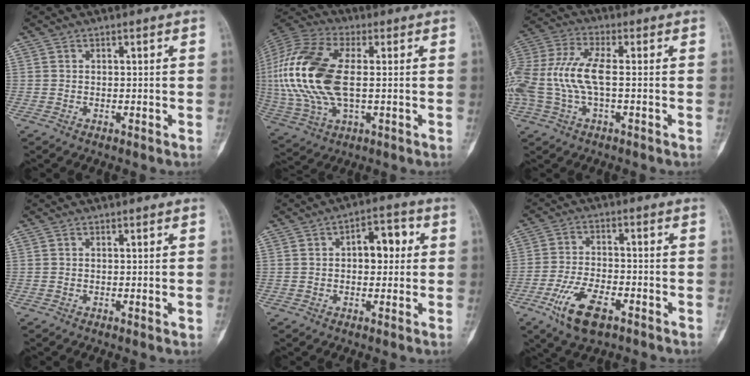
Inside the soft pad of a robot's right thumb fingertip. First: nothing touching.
{"total": 21.3, "force": [0.8, 10.9, 18.3], "torque": [-0.414, 0.007, 0.012]}
{"total": 14.1, "force": [-1.0, 6.0, 12.7], "torque": [-0.313, 0.029, -0.021]}
{"total": 1.5, "force": [-0.2, 0.4, 1.4], "torque": [-0.017, -0.002, -0.001]}
{"total": 6.9, "force": [0.9, 4.2, 5.4], "torque": [-0.050, 0.019, 0.008]}
{"total": 10.3, "force": [-5.4, 4.6, 7.5], "torque": [-0.148, 0.016, -0.095]}